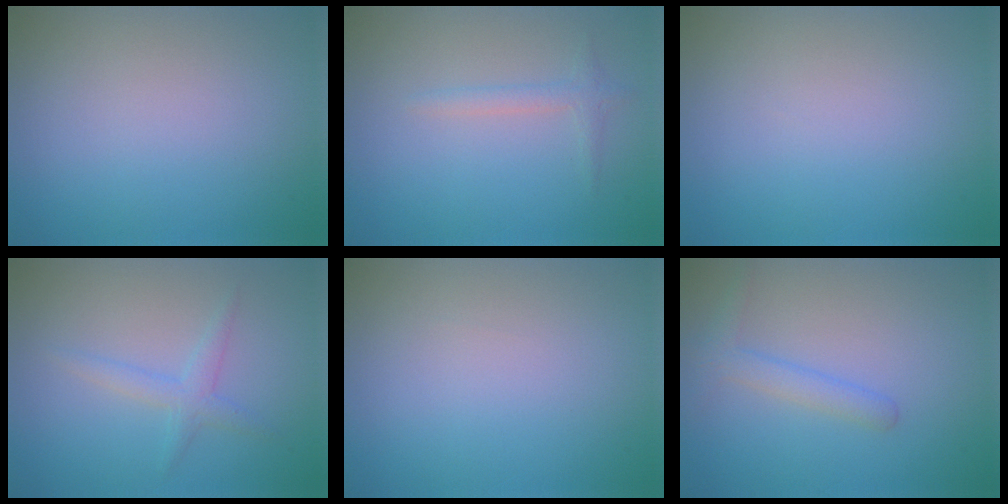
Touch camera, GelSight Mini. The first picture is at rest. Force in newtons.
{"total": 1.3, "press": 1.3, "slide": 0.0}
{"total": 0.0}
{"total": 1.8, "press": 1.8, "slide": 0.0}
{"total": 0.0}
{"total": 2.0, "press": 1.9, "slide": 0.1}